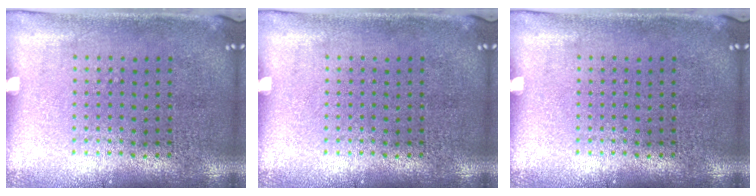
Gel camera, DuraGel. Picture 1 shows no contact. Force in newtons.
{"total": 0.0}
{"total": 0.0}